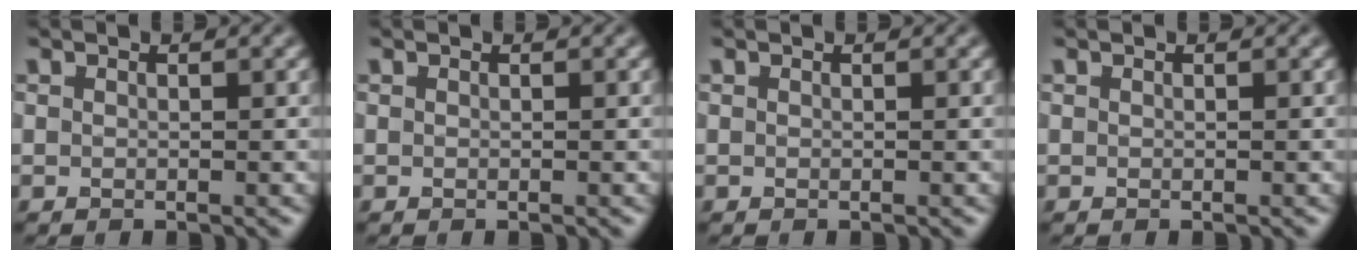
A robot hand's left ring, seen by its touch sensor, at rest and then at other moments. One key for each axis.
{"total": 0.0}
{"total": 0.0}
{"total": 0.0}